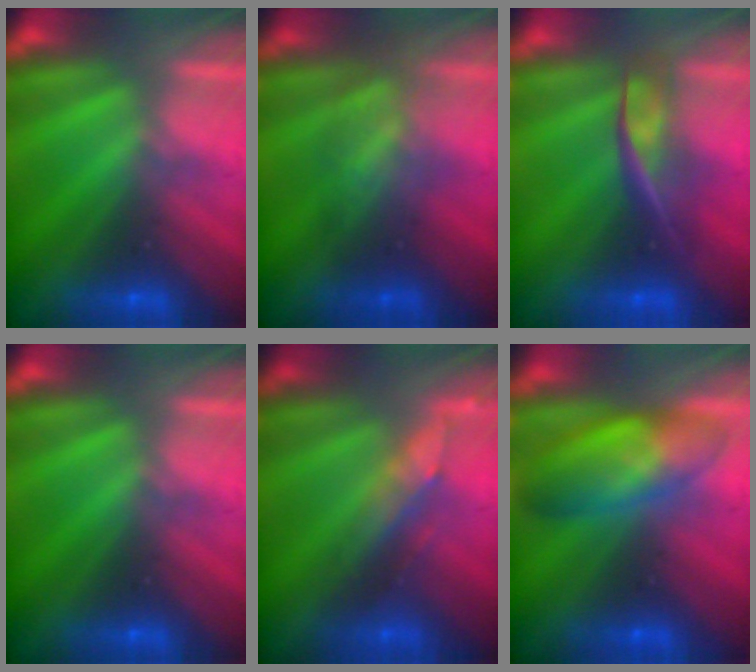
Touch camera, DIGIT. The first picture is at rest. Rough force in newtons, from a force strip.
{"total": 3.1}
{"total": 2.3}
{"total": 0.0}
{"total": 2.8}
{"total": 7.5}